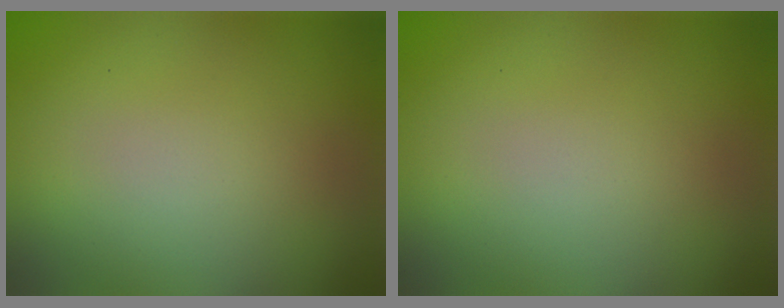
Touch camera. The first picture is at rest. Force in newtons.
{"total": 0.0}